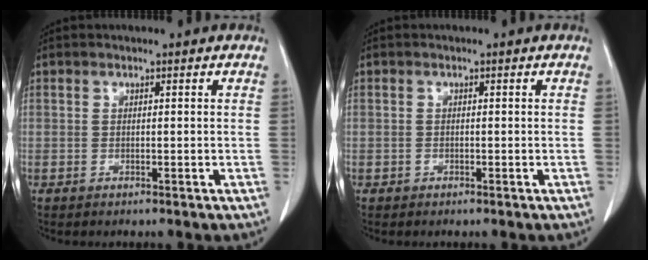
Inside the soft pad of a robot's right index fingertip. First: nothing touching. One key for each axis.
{"total": 0.7, "fx": -0.4, "fy": 0.5, "fz": 0.0, "tx": 0.000, "ty": 0.004, "tz": -0.008}